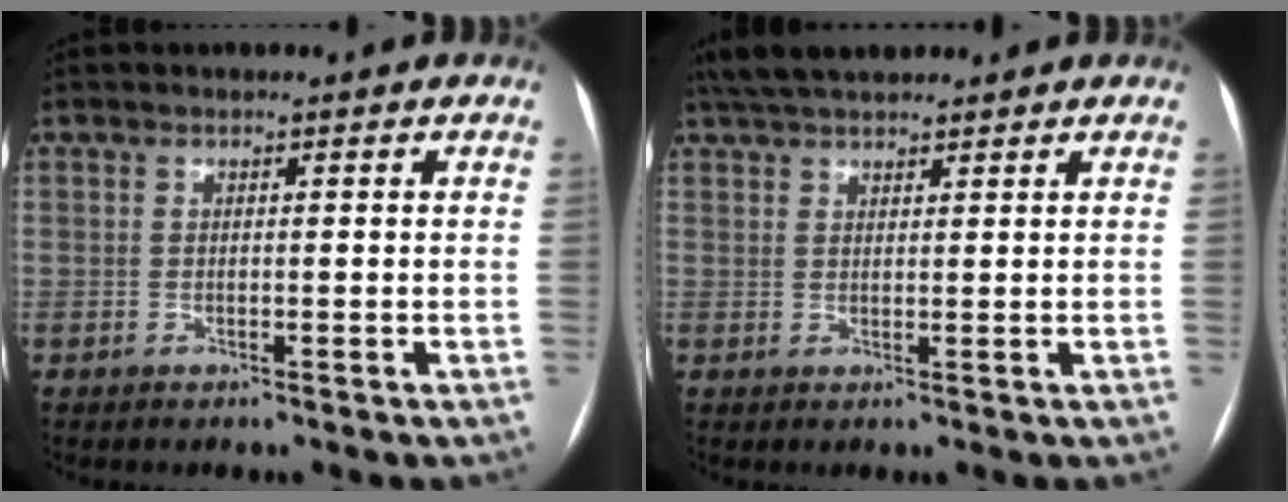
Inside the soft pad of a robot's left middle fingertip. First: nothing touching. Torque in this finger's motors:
{"motor_torque": [0.33, -0.43, 0.03, 0.01]}